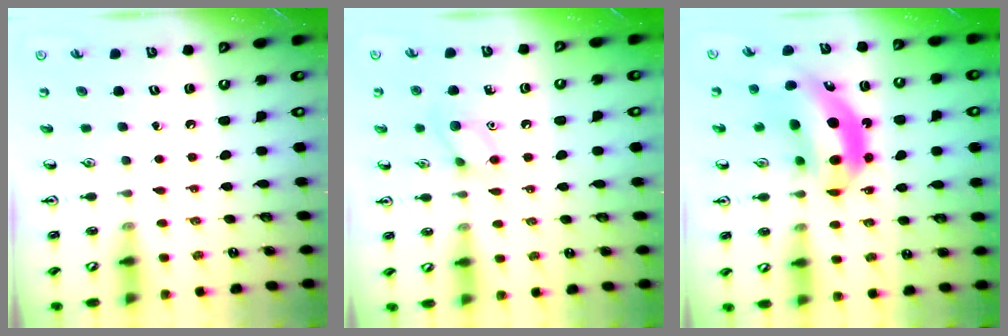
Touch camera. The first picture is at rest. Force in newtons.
{"total": 7.9, "press": 7.9, "slide": 0.6}
{"total": 12.1, "press": 11.4, "slide": 3.8}